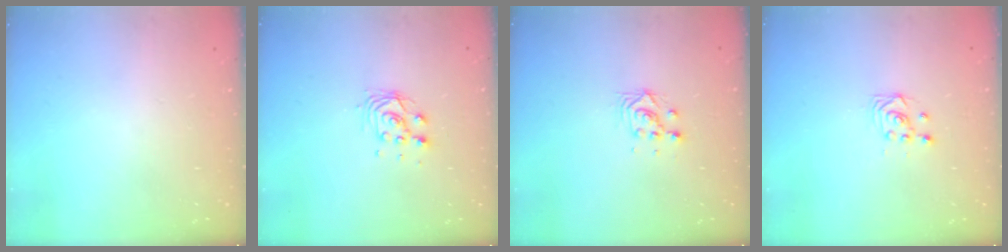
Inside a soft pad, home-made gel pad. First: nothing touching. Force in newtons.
{"total": 5.9, "press": 5.9, "slide": 0.2}
{"total": 4.0, "press": 4.0, "slide": 0.1}
{"total": 3.9, "press": 3.8, "slide": 0.3}